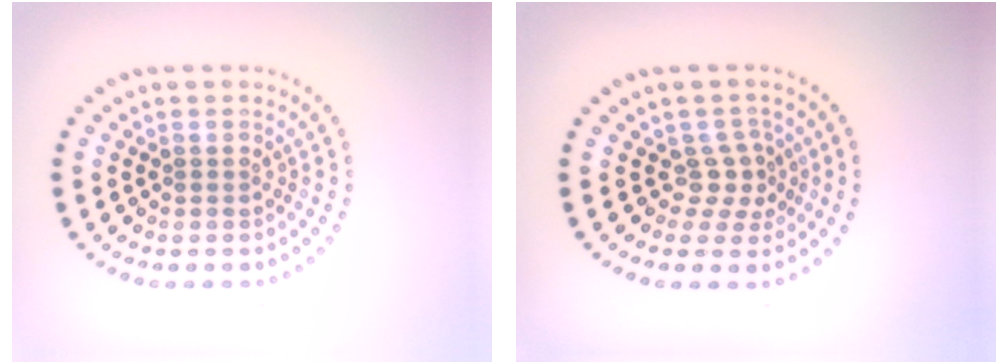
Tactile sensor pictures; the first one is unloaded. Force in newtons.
{"total": 2.4, "press": 1.6, "slide": 1.8}